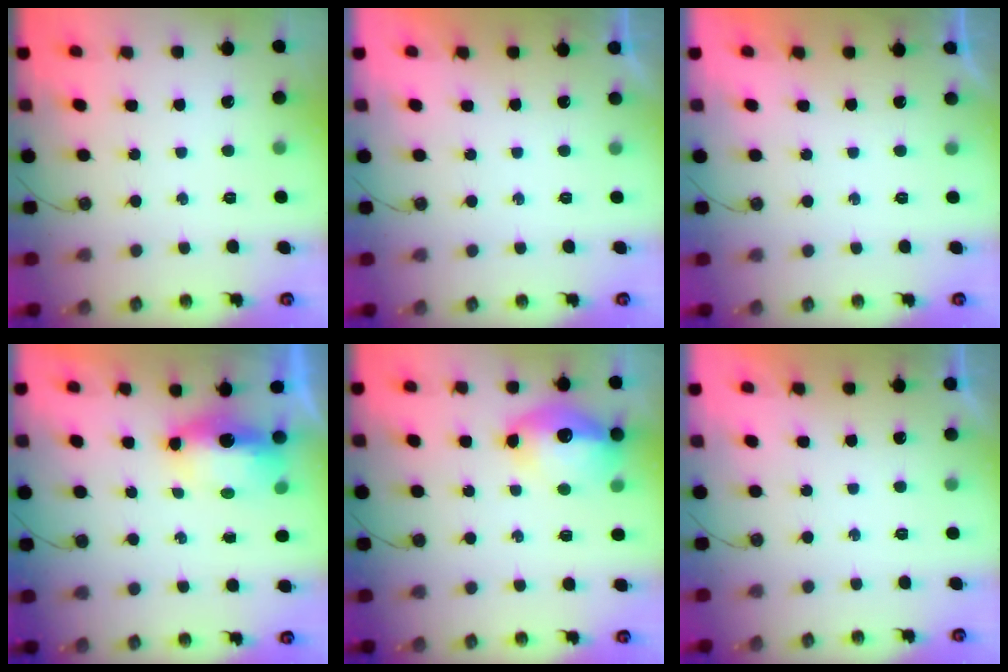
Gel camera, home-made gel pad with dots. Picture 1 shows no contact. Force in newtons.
{"total": 0.0}
{"total": 0.0}
{"total": 10.8, "press": 8.3, "slide": 7.0}
{"total": 13.7, "press": 13.6, "slide": 1.2}
{"total": 0.0}